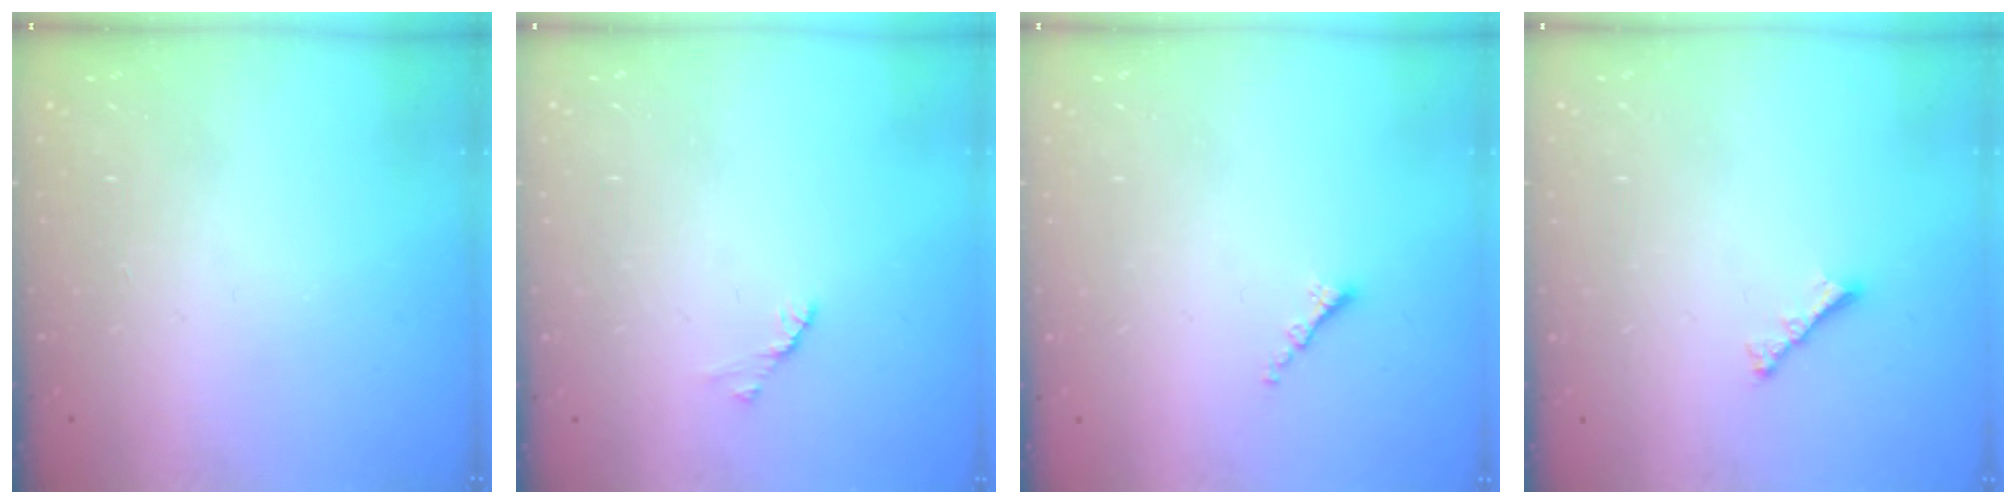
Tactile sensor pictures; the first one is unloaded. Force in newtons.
{"total": 1.7, "press": 1.6, "slide": 0.4}
{"total": 0.8, "press": 0.8, "slide": 0.2}
{"total": 2.8, "press": 2.7, "slide": 0.6}